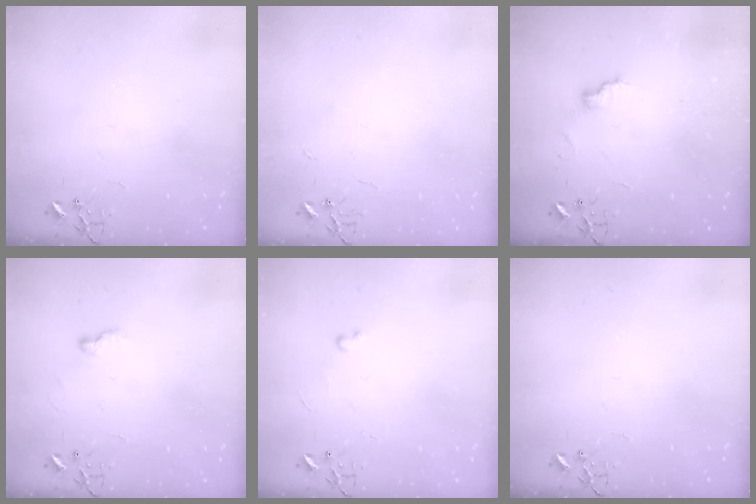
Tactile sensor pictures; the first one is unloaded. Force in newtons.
{"total": 2.2, "press": 2.2, "slide": 0.3}
{"total": 6.7, "press": 6.6, "slide": 0.7}
{"total": 4.6, "press": 4.6, "slide": 0.6}
{"total": 2.6, "press": 2.6, "slide": 0.4}
{"total": 0.0}